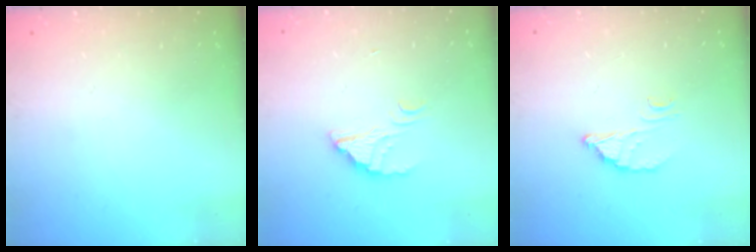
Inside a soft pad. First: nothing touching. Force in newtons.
{"total": 2.3, "press": 2.3, "slide": 0.2}
{"total": 2.8, "press": 2.8, "slide": 0.2}